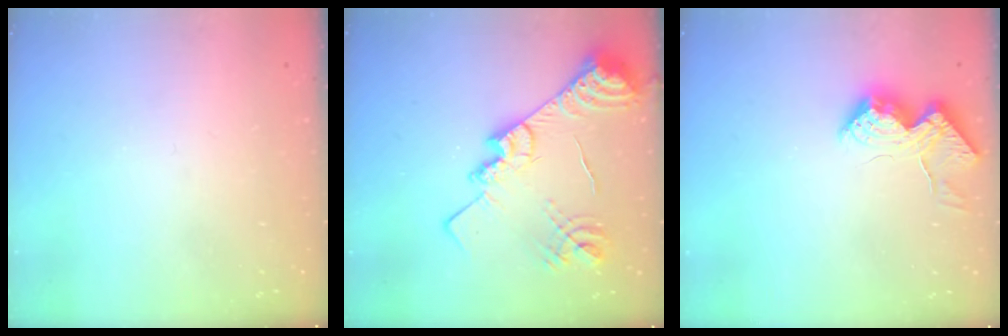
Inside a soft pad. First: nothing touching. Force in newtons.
{"total": 21.7, "press": 21.6, "slide": 1.7}
{"total": 19.9, "press": 19.9, "slide": 0.4}